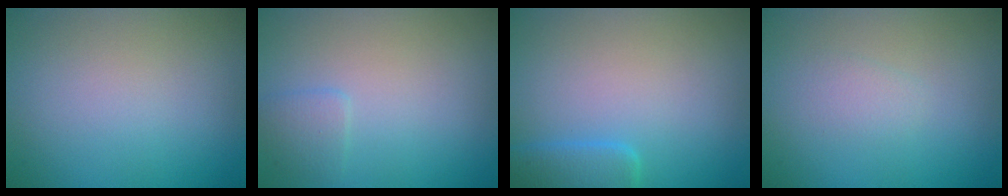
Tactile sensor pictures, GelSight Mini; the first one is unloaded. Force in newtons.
{"total": 1.2, "press": 1.2, "slide": 0.1}
{"total": 2.9, "press": 2.9, "slide": 0.2}
{"total": 0.9, "press": 0.9, "slide": 0.1}